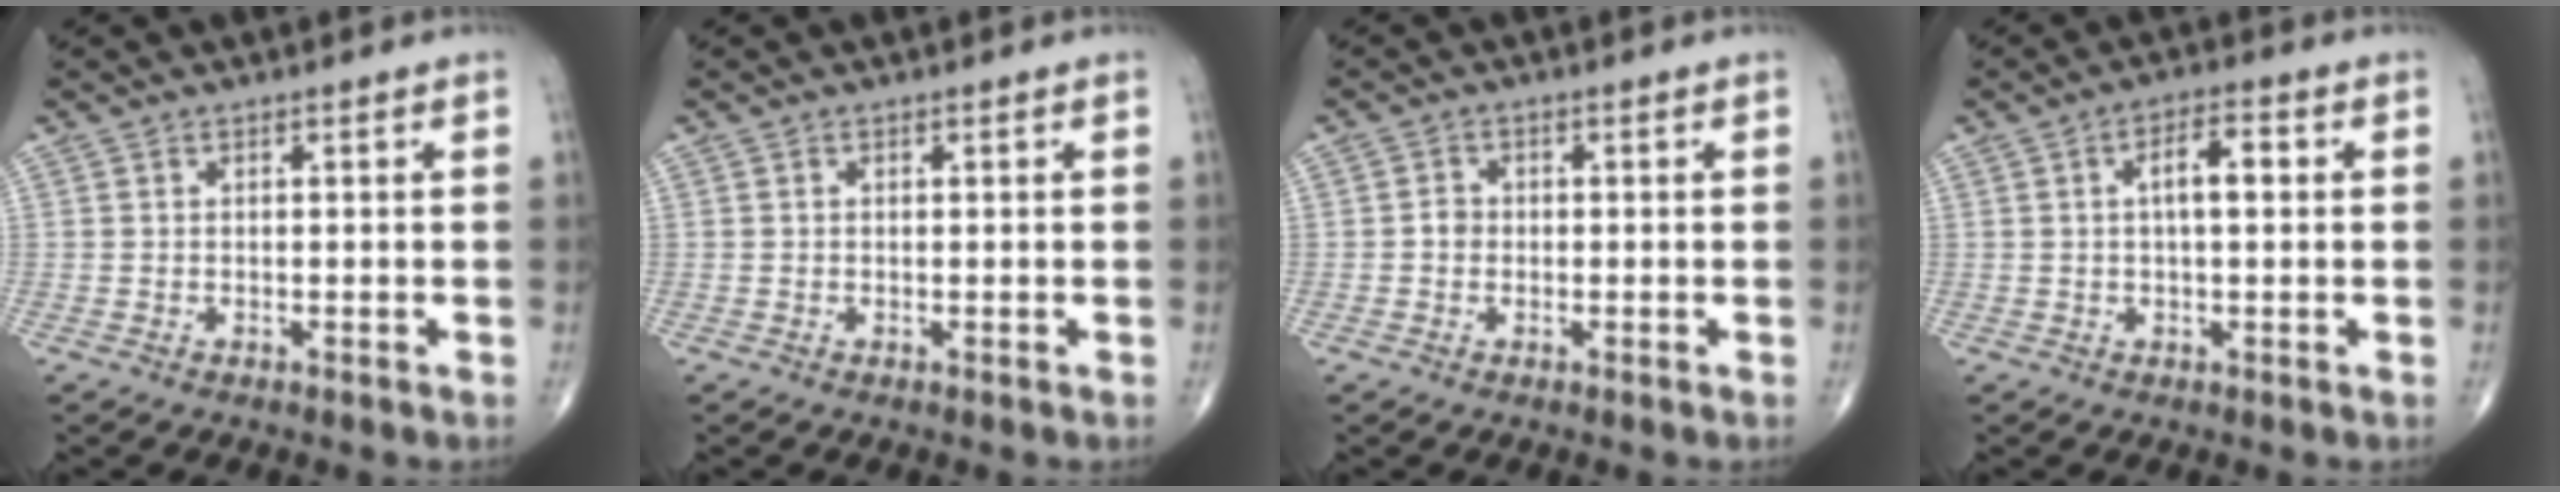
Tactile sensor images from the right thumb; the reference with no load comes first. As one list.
[{"total": 0.0}, {"total": 1.8, "force": [-0.3, 1.6, 0.8], "torque": [-0.005, 0.006, -0.009]}, {"total": 4.8, "force": [0.6, 2.0, 4.3], "torque": [-0.065, 0.013, 0.003]}]